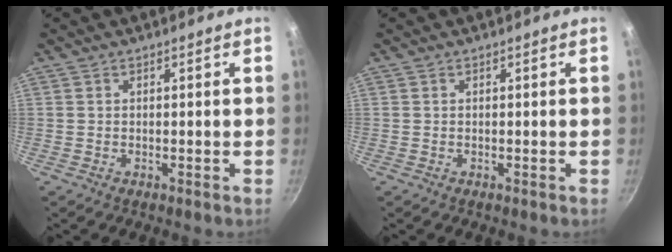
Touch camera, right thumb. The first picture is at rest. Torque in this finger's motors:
{"motor_torque": [-0.77, 0.09, 0.00, 0.00, 0.00]}